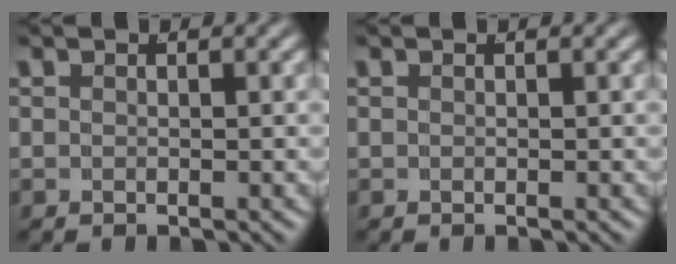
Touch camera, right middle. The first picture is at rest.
{"total": 0.0}